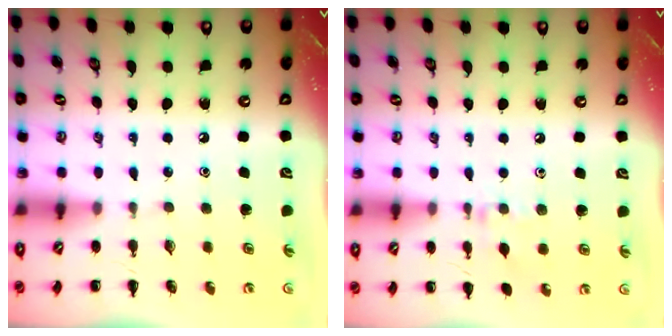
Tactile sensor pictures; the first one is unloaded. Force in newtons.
{"total": 6.4, "press": 6.1, "slide": 1.8}